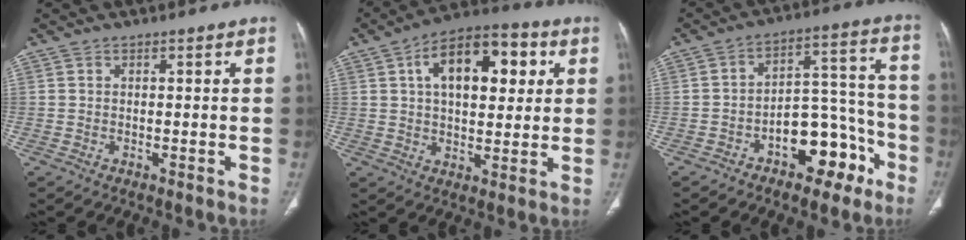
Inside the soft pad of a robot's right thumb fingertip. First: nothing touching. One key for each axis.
{"total": 17.2, "fx": 5.1, "fy": 9.3, "fz": 13.6, "tx": -0.170, "ty": 0.012, "tz": 0.073}
{"total": 13.1, "fx": -6.8, "fy": 7.3, "fz": 8.4, "tx": -0.079, "ty": 0.075, "tz": -0.097}